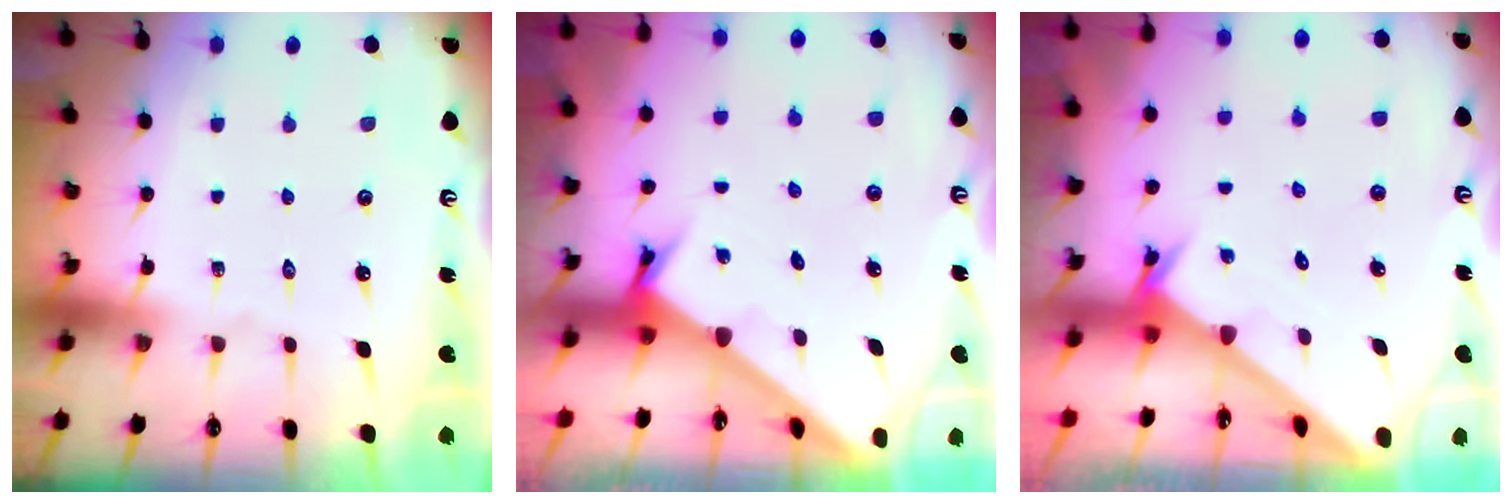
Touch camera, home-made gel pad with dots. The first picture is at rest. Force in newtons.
{"total": 2.5, "press": 2.5, "slide": 0.2}
{"total": 2.4, "press": 2.4, "slide": 0.2}